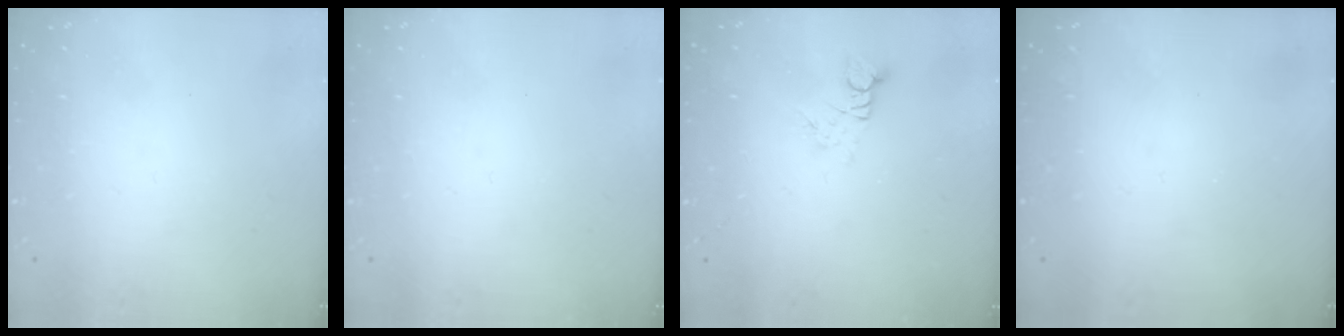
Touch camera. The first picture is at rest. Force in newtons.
{"total": 0.0}
{"total": 3.0, "press": 3.0, "slide": 0.2}
{"total": 0.0}